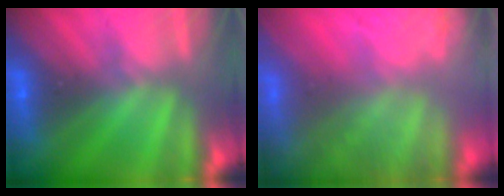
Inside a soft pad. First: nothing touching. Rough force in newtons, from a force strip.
{"total": 7.7}